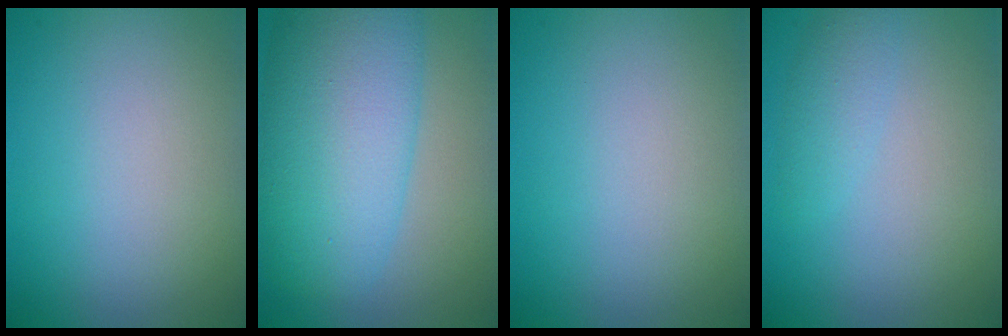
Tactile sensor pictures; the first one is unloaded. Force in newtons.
{"total": 10.9, "press": 10.9, "slide": 0.3}
{"total": 0.0}
{"total": 1.7, "press": 1.7, "slide": 0.1}